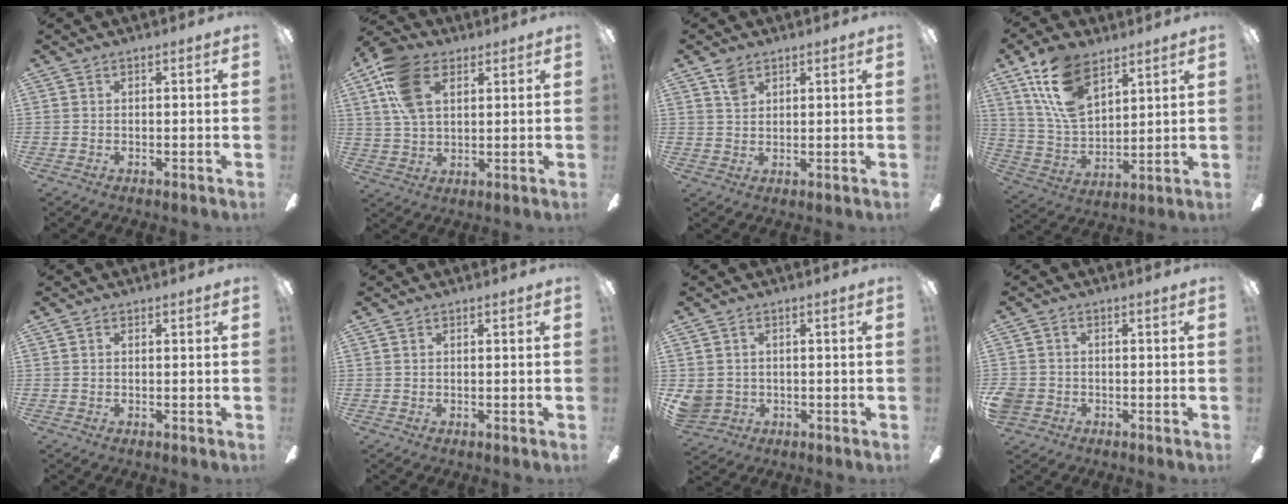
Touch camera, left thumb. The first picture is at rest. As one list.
[{"total": 13.9, "force": [6.2, 8.5, 9.0], "torque": [-0.190, 0.006, 0.119]}, {"total": 3.6, "force": [2.4, 2.1, 1.6], "torque": [-0.029, -0.003, 0.044]}, {"total": 16.2, "force": [9.8, 8.5, 9.7], "torque": [-0.205, -0.029, 0.181]}, {"total": 0.0}, {"total": 0.5, "force": [0.2, 0.3, 0.4], "torque": [-0.009, 0.004, 0.002]}, {"total": 4.1, "force": [-0.2, 3.9, 1.1], "torque": [-0.032, 0.003, -0.004]}, {"total": 3.2, "force": [-1.3, 2.8, 0.9], "torque": [-0.029, 0.006, -0.027]}]